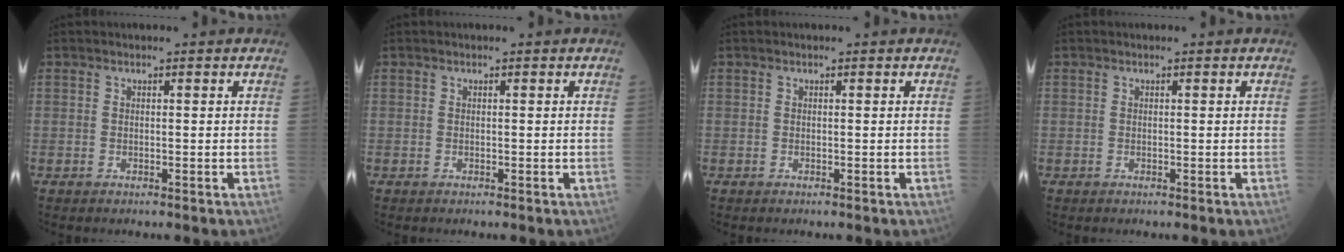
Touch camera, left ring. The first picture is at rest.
{"total": 0.0}
{"total": 0.0}
{"total": 0.0}